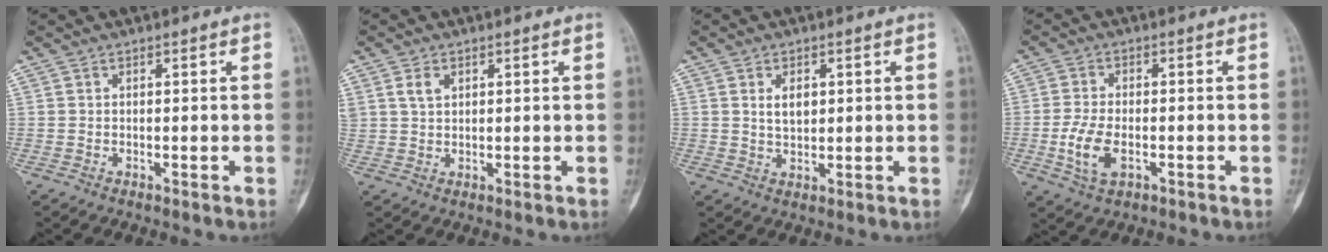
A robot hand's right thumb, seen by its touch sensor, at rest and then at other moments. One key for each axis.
{"total": 2.8, "fx": 1.4, "fy": 1.9, "fz": 1.6, "tx": -0.025, "ty": -0.004, "tz": 0.031}
{"total": 3.9, "fx": 1.1, "fy": 2.4, "fz": 2.8, "tx": -0.038, "ty": -0.008, "tz": 0.023}
{"total": 7.0, "fx": -2.0, "fy": 3.8, "fz": 5.6, "tx": -0.116, "ty": 0.003, "tz": -0.034}